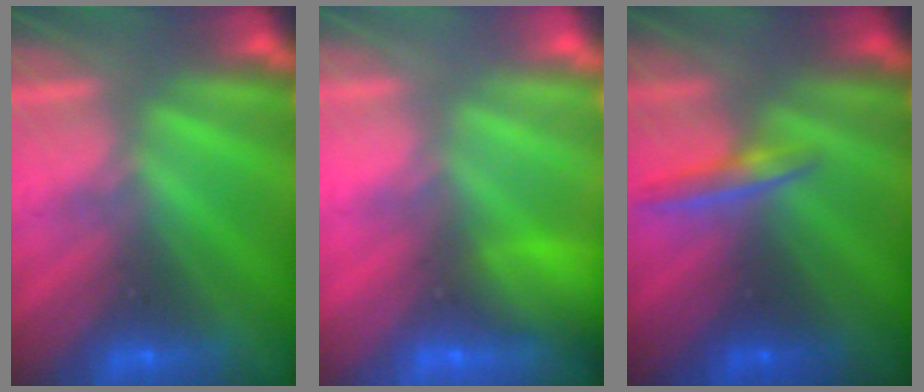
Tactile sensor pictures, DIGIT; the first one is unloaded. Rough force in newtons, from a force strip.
{"total": 7.8}
{"total": 1.7}